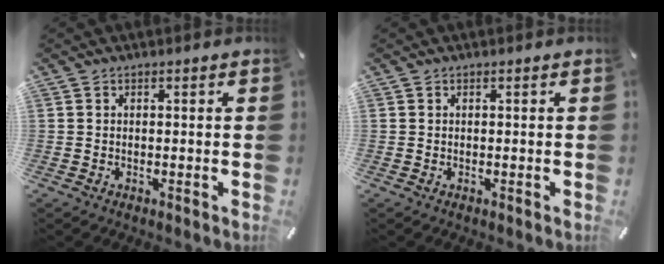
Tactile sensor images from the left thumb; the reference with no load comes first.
{"total": 0.0}